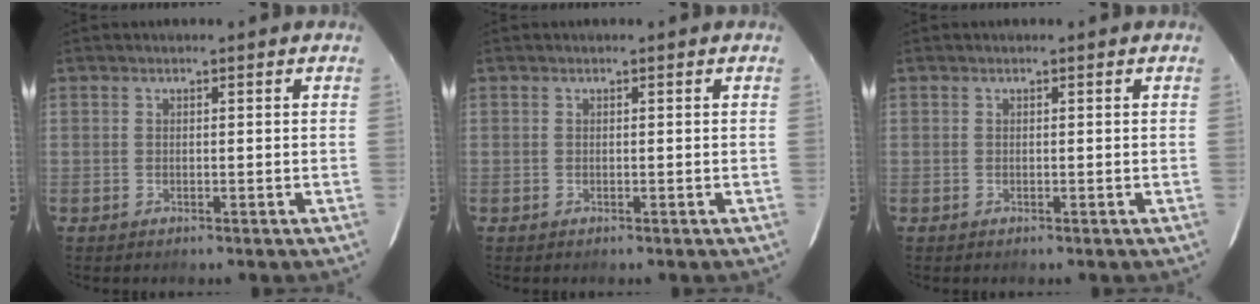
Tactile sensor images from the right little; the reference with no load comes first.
{"total": 0.0}
{"total": 0.0}